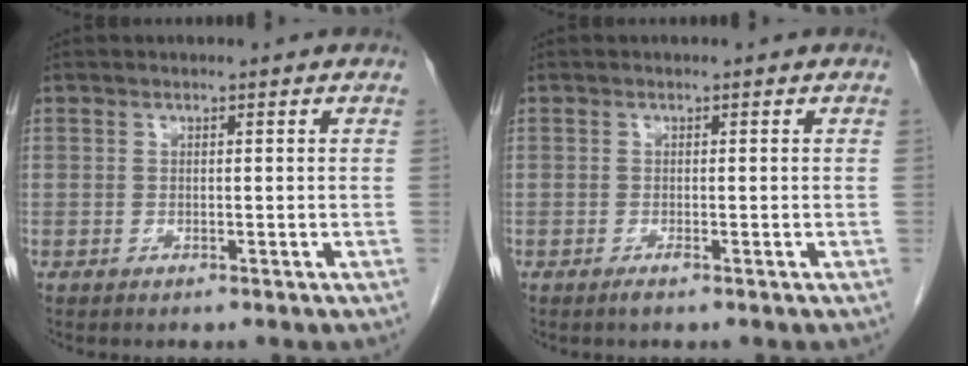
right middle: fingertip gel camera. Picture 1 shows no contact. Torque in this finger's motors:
{"motor_torque": [0.07, -0.12, 0.01, 0.03]}